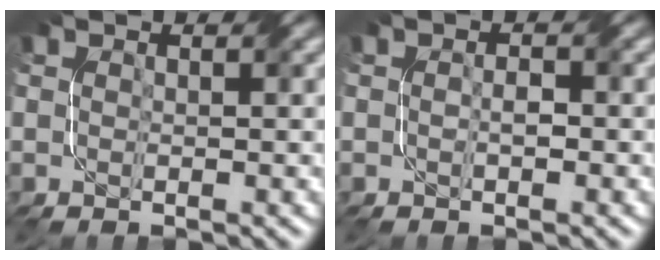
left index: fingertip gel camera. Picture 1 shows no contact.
{"total": 1.1, "force": [-0.5, 0.5, 0.9], "torque": [-0.017, 0.003, -0.006]}